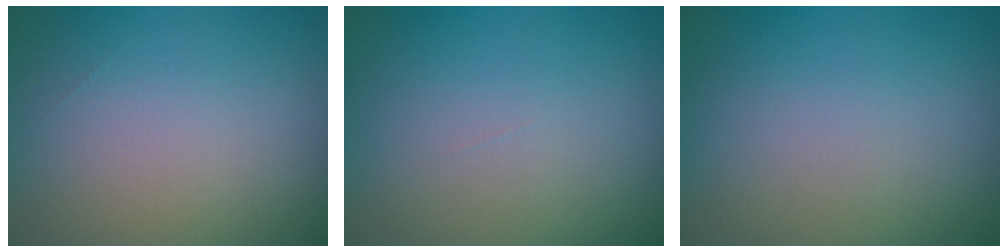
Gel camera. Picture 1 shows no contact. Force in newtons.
{"total": 0.0}
{"total": 0.0}